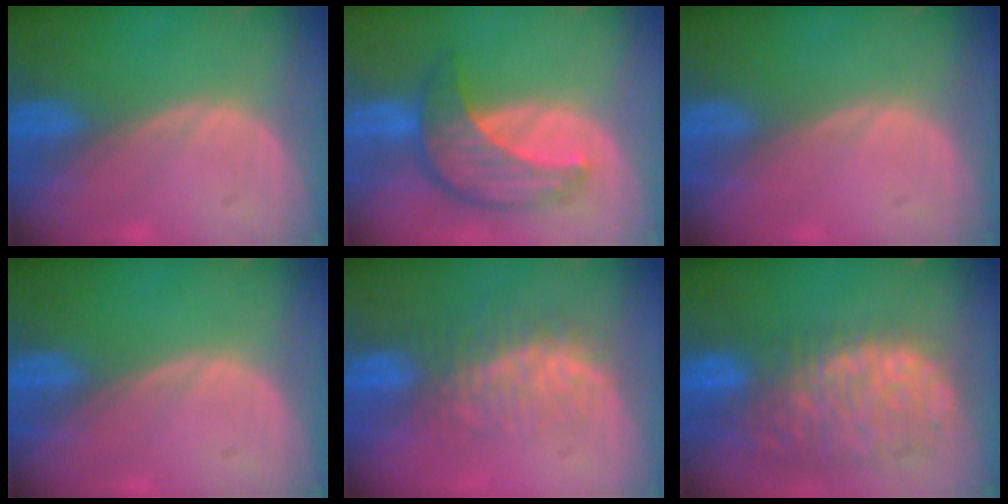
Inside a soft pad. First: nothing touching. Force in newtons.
{"total": 7.9, "press": 7.4, "slide": 2.7}
{"total": 0.0}
{"total": 0.0}
{"total": 7.7, "press": 7.3, "slide": 2.7}
{"total": 12.7, "press": 10.5, "slide": 7.1}